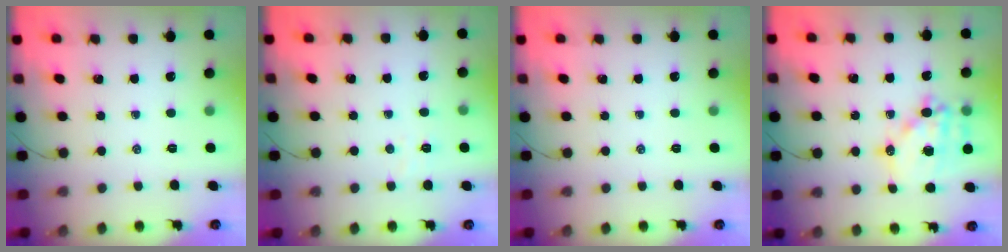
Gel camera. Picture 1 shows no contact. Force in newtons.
{"total": 2.5, "press": 2.4, "slide": 0.8}
{"total": 0.0}
{"total": 16.5, "press": 16.1, "slide": 3.5}